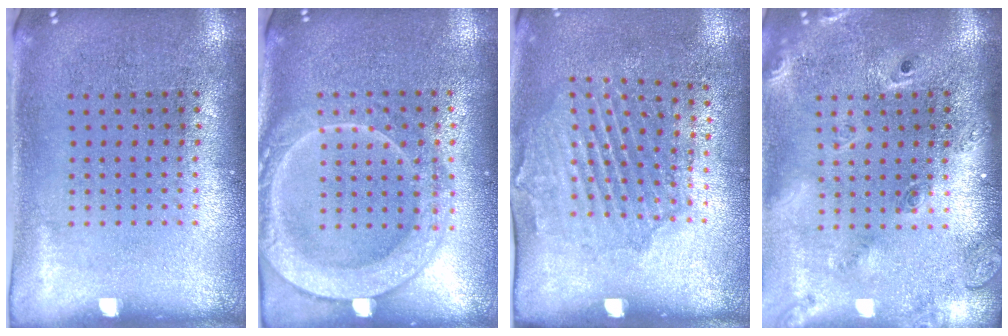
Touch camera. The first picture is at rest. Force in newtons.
{"total": 2.0, "press": 2.0, "slide": 0.2}
{"total": 1.7, "press": 1.4, "slide": 0.8}
{"total": 2.4, "press": 1.7, "slide": 1.6}